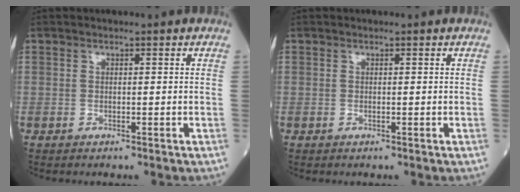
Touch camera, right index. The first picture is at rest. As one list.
[{"total": 0.0}]